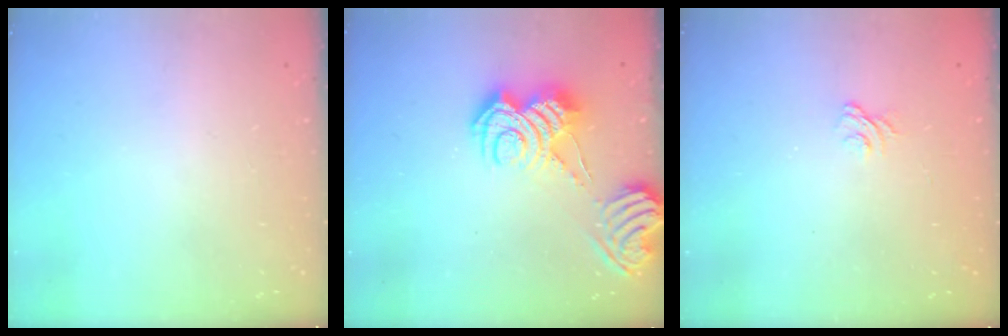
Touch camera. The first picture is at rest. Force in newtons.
{"total": 9.1, "press": 9.1, "slide": 0.5}
{"total": 3.9, "press": 3.6, "slide": 1.3}